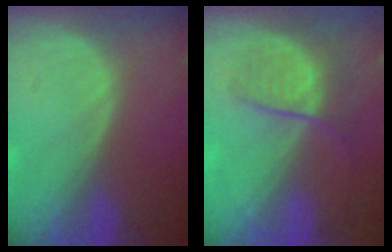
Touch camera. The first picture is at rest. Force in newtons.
{"total": 6.6, "press": 6.2, "slide": 2.3}